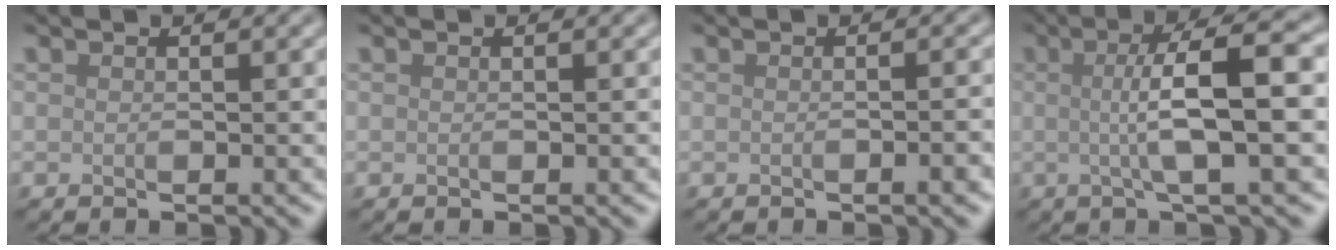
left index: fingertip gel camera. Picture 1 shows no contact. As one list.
[{"total": 0.0}, {"total": 2.2, "force": [-0.5, 0.7, 2.0], "torque": [-0.012, 0.005, -0.005]}, {"total": 7.5, "force": [0.6, 1.5, 7.3], "torque": [-0.106, 0.012, 0.003]}]